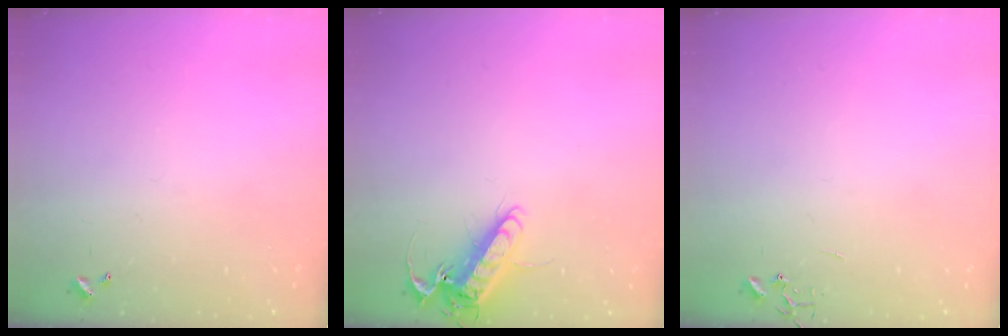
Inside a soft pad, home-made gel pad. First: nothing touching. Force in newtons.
{"total": 13.4, "press": 13.2, "slide": 2.1}
{"total": 0.0}